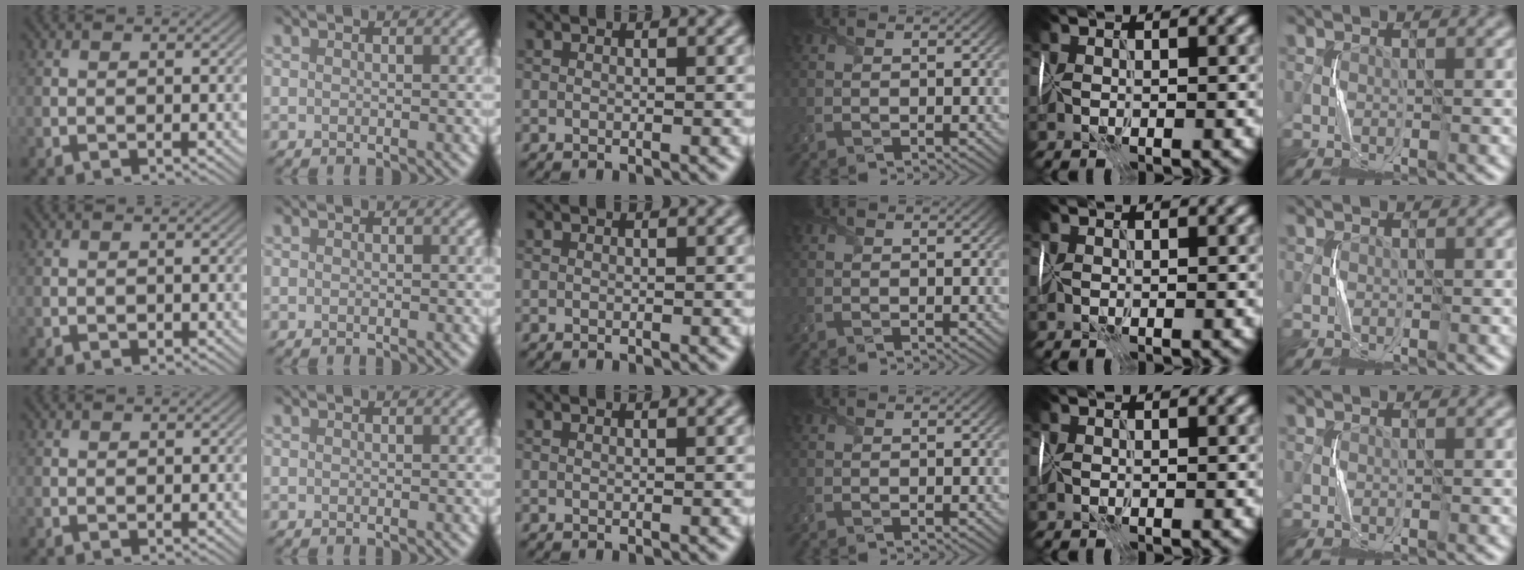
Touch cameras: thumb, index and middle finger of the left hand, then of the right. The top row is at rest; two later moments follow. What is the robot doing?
{"motion": "wrap", "object": "cellophane"}